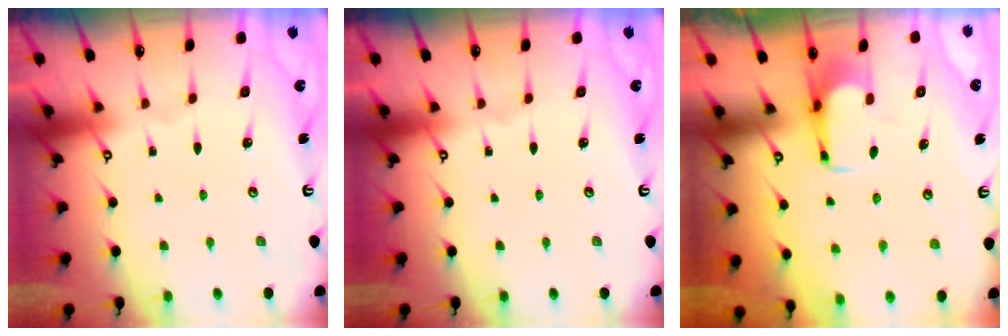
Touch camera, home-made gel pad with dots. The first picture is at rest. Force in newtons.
{"total": 0.0}
{"total": 2.0, "press": 1.9, "slide": 0.3}